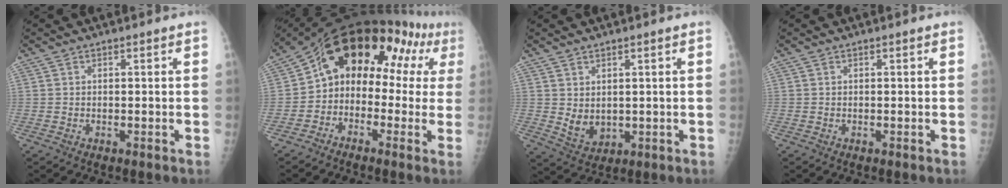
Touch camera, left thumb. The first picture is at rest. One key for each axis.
{"total": 15.9, "fx": 2.2, "fy": 11.3, "fz": 10.9, "tx": -0.095, "ty": 0.066, "tz": 0.019}
{"total": 4.8, "fx": 0.9, "fy": 3.3, "fz": 3.4, "tx": -0.047, "ty": -0.019, "tz": 0.033}
{"total": 0.0}